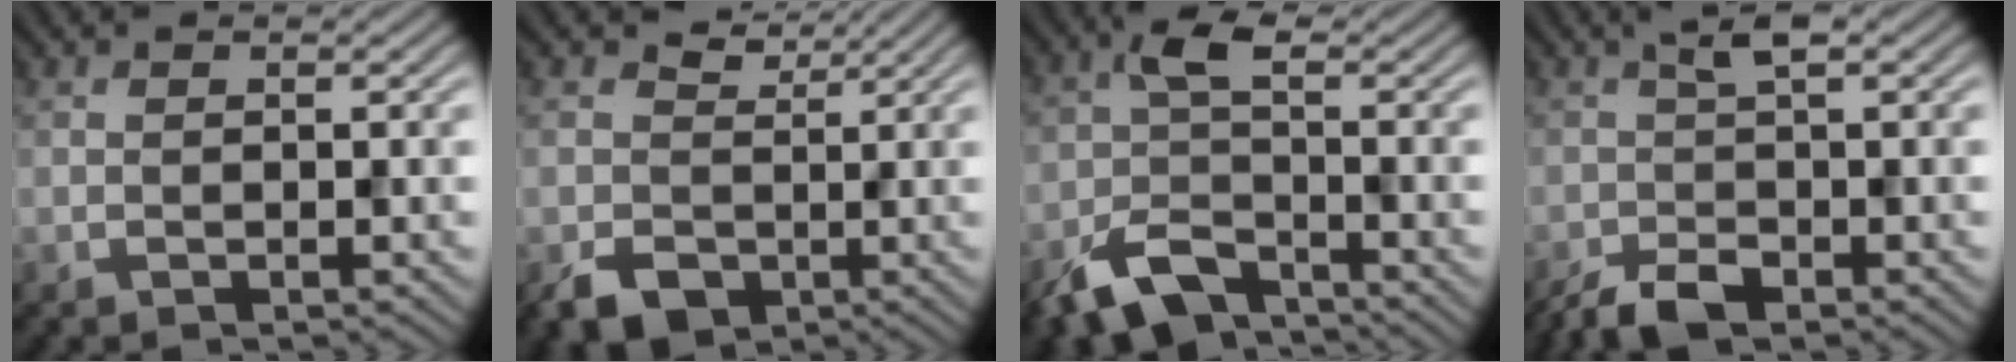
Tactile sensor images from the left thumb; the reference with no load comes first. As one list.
[{"total": 5.4, "force": [0.0, 4.6, 2.9], "torque": [-0.059, -0.017, 0.000]}, {"total": 6.9, "force": [-4.3, 3.0, 4.5], "torque": [-0.088, 0.000, -0.093]}, {"total": 4.0, "force": [-1.8, 1.3, 3.3], "torque": [-0.070, -0.001, -0.041]}]